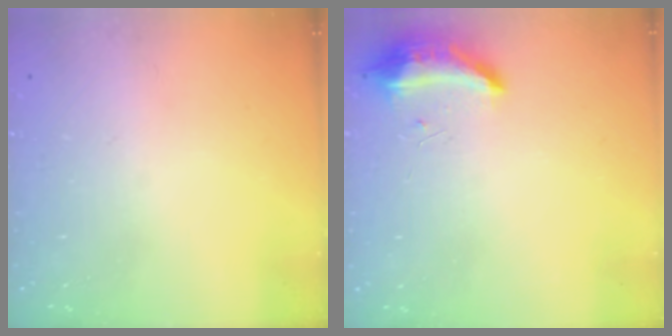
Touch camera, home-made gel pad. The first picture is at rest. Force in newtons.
{"total": 14.4, "press": 9.5, "slide": 10.8}